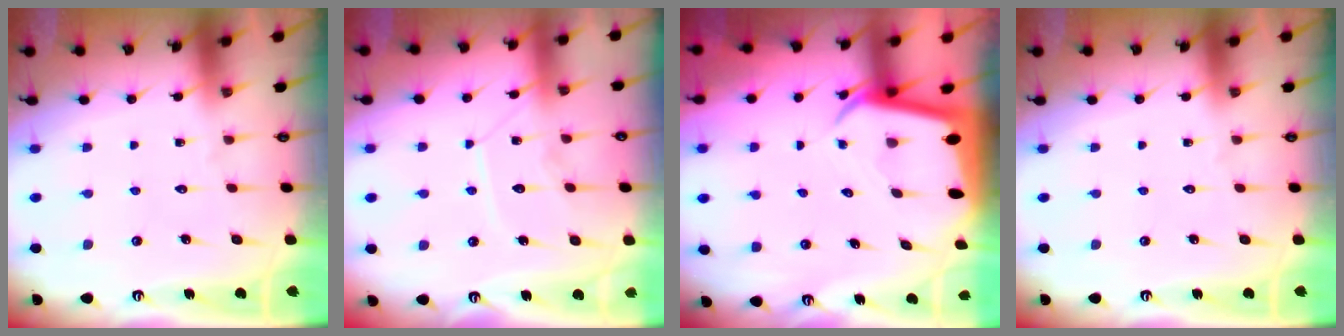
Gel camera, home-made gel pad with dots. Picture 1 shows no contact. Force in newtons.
{"total": 9.9, "press": 9.9, "slide": 0.8}
{"total": 3.2, "press": 3.2, "slide": 0.3}
{"total": 0.0}